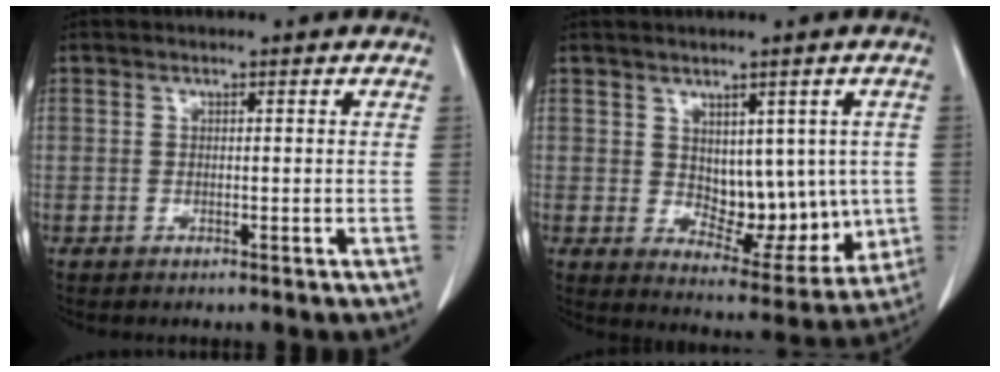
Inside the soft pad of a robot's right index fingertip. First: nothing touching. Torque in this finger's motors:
{"motor_torque": [0.03, 0.14, 0.05, 0.01]}